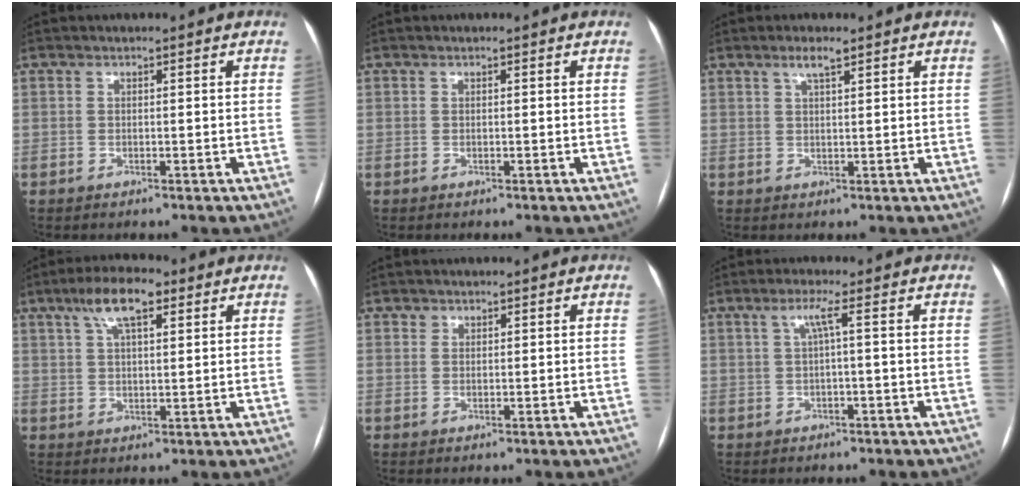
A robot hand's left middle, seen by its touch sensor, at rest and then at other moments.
{"total": 0.0}
{"total": 2.3, "force": [1.6, 0.2, 1.7], "torque": [-0.036, 0.002, 0.030]}
{"total": 7.3, "force": [4.0, 2.1, 5.7], "torque": [-0.112, 0.021, 0.070]}
{"total": 0.8, "force": [0.5, 0.6, 0.0], "torque": [0.006, -0.002, 0.005]}
{"total": 2.3, "force": [0.4, -0.5, 2.2], "torque": [-0.049, 0.007, 0.011]}